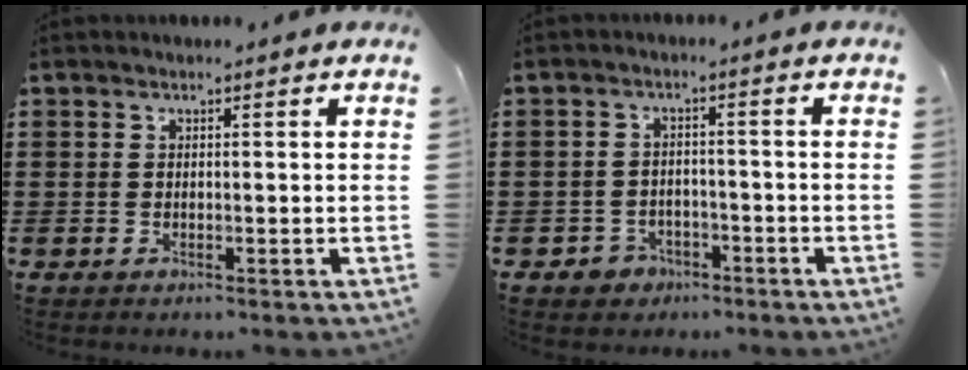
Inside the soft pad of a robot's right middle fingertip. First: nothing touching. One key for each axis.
{"total": 2.6, "fx": -2.1, "fy": 1.4, "fz": 0.2, "tx": -0.011, "ty": 0.003, "tz": -0.047}